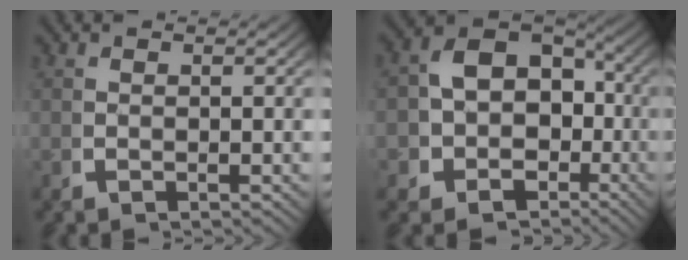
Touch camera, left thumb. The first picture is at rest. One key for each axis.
{"total": 10.7, "fx": -1.9, "fy": 9.1, "fz": 5.3, "tx": -0.121, "ty": -0.044, "tz": -0.023}